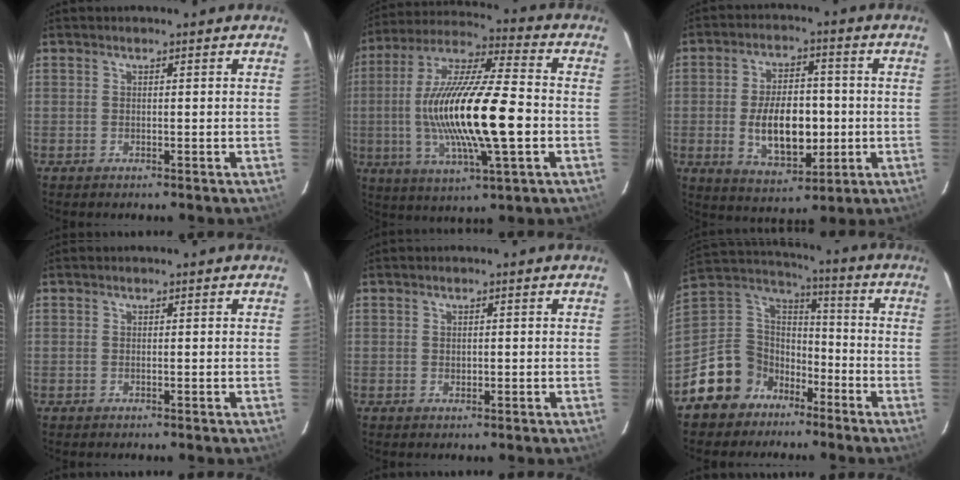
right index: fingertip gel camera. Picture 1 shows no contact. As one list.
[{"total": 22.0, "force": [-2.8, 4.1, 21.4], "torque": [-0.407, -0.007, -0.053]}, {"total": 12.9, "force": [-1.7, 6.8, 10.9], "torque": [-0.198, 0.004, -0.014]}, {"total": 0.0}, {"total": 1.0, "force": [0.0, 0.8, 0.6], "torque": [-0.009, 0.002, 0.001]}, {"total": 13.0, "force": [-8.1, 9.9, 2.1], "torque": [-0.069, 0.056, -0.143]}]